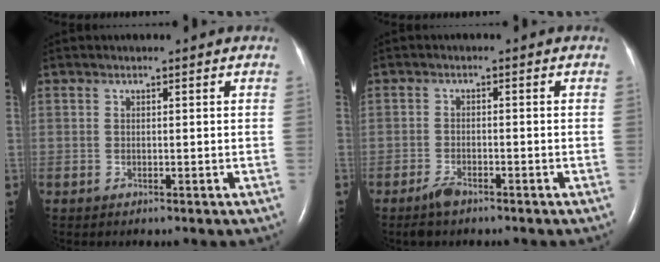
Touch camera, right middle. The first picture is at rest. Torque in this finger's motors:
{"motor_torque": [0.69, -0.50, -0.02, 0.01]}